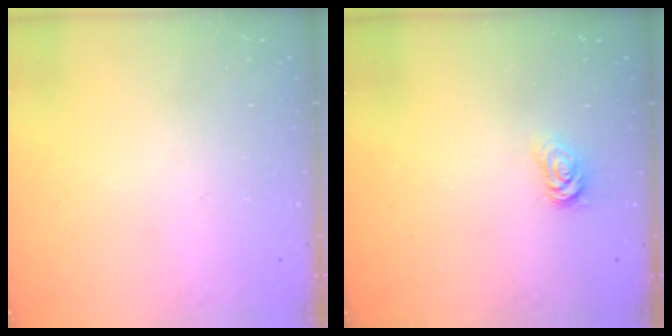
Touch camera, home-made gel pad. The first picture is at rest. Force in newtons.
{"total": 2.5, "press": 2.5, "slide": 0.4}